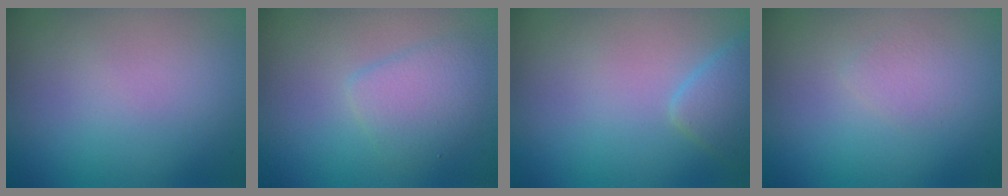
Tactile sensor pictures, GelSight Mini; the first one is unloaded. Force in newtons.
{"total": 2.7, "press": 2.7, "slide": 0.2}
{"total": 2.3, "press": 2.3, "slide": 0.1}
{"total": 0.9, "press": 0.9, "slide": 0.1}